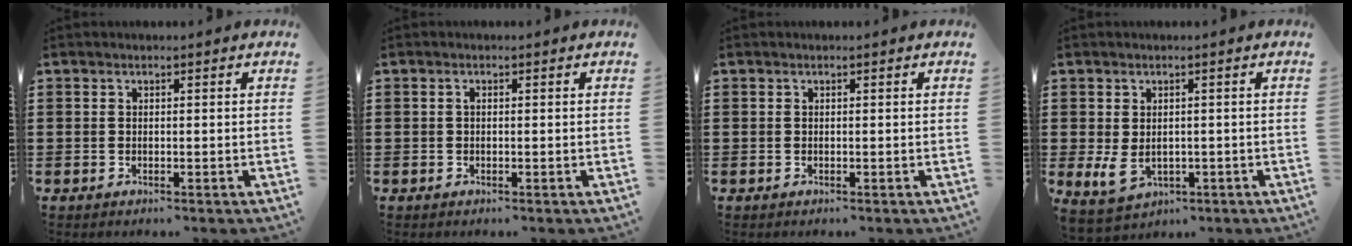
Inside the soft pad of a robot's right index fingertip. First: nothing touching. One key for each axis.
{"total": 0.5, "fx": -0.1, "fy": 0.3, "fz": 0.5, "tx": -0.011, "ty": -0.001, "tz": -0.002}
{"total": 0.0}
{"total": 3.8, "fx": -0.3, "fy": 2.6, "fz": 2.8, "tx": -0.075, "ty": -0.005, "tz": -0.010}